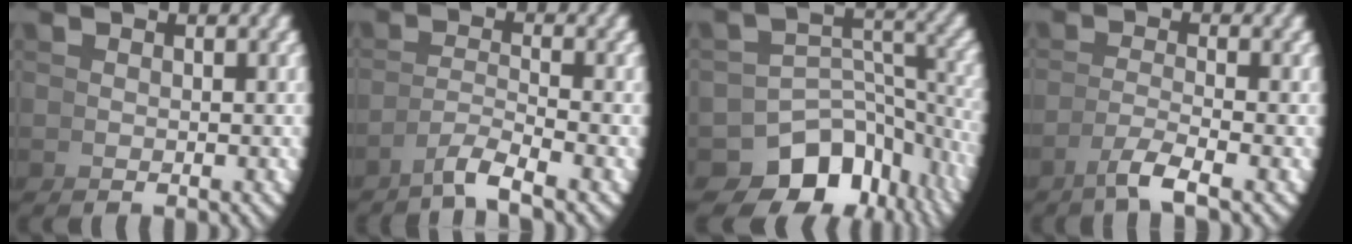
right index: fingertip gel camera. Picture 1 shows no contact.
{"total": 2.5, "force": [-1.8, -0.4, 1.8], "torque": [-0.023, 0.002, -0.032]}
{"total": 13.0, "force": [-6.4, 8.6, 7.4], "torque": [-0.123, -0.069, -0.071]}
{"total": 2.7, "force": [-1.4, -0.8, 2.2], "torque": [-0.040, -0.005, -0.019]}